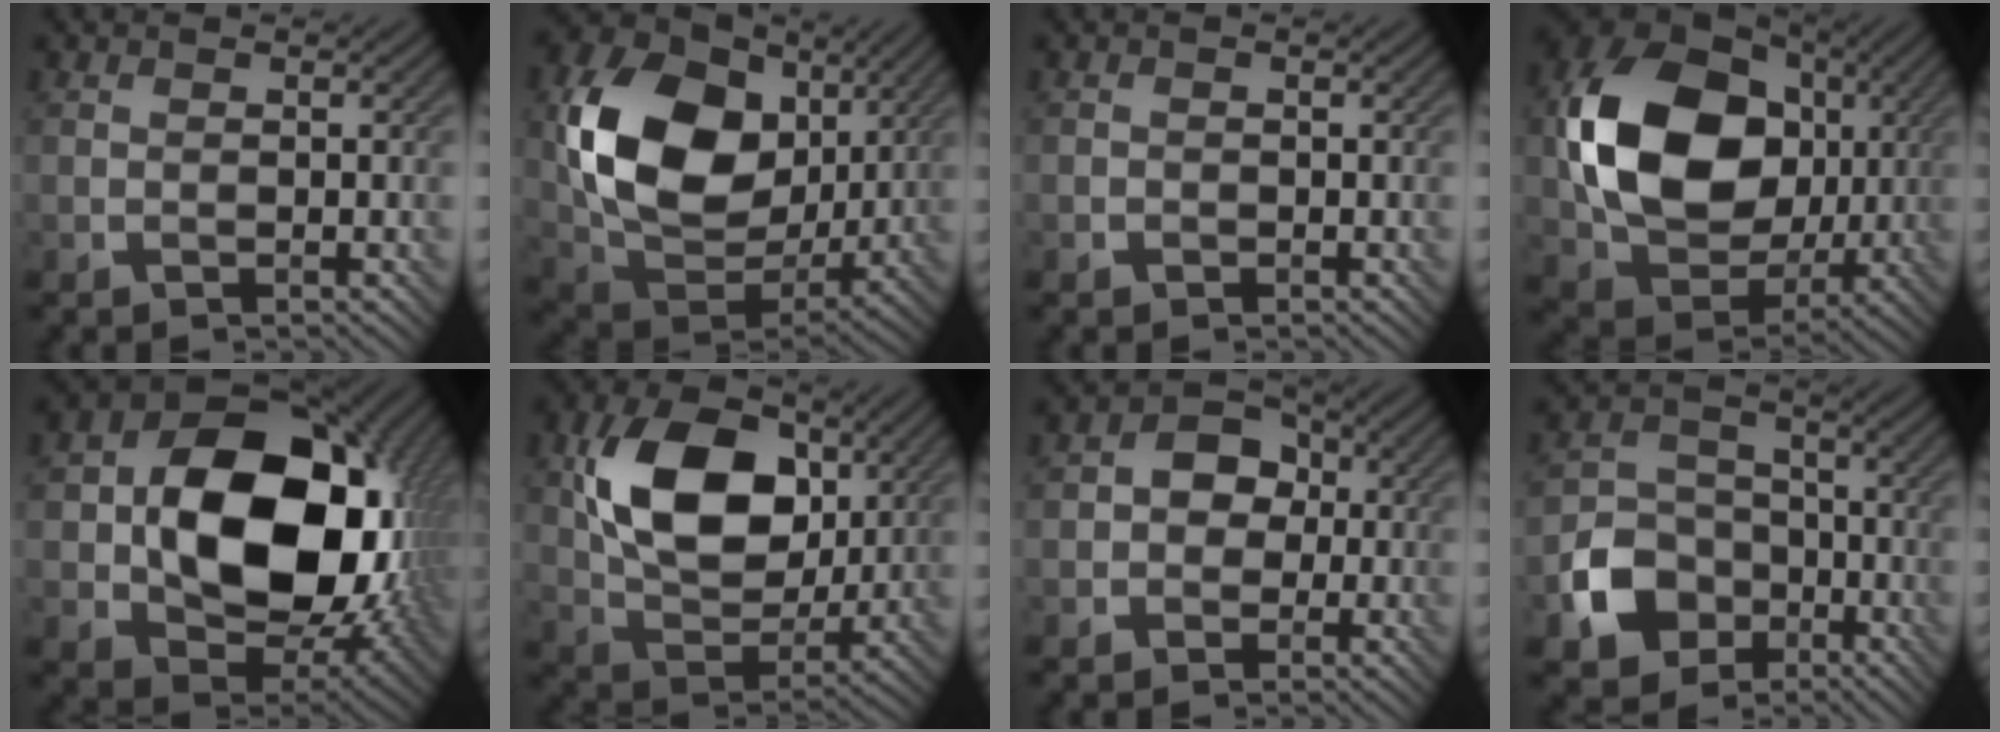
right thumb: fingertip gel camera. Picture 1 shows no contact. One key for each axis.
{"total": 15.7, "fx": 3.4, "fy": 11.4, "fz": 10.2, "tx": -0.204, "ty": 0.000, "tz": 0.066}
{"total": 0.6, "fx": -0.3, "fy": 0.5, "fz": 0.1, "tx": 0.001, "ty": -0.003, "tz": -0.006}
{"total": 16.0, "fx": 1.7, "fy": 12.4, "fz": 10.1, "tx": -0.207, "ty": 0.007, "tz": 0.032}
{"total": 19.0, "fx": 1.5, "fy": 13.7, "fz": 13.0, "tx": -0.220, "ty": -0.036, "tz": 0.055}
{"total": 13.8, "fx": 3.6, "fy": 9.3, "fz": 9.5, "tx": -0.191, "ty": 0.003, "tz": 0.065}
{"total": 6.0, "fx": -0.1, "fy": 5.1, "fz": 3.1, "tx": -0.043, "ty": 0.017, "tz": -0.023}
{"total": 8.6, "fx": -4.0, "fy": 6.7, "fz": 3.7, "tx": -0.080, "ty": -0.012, "tz": -0.087}